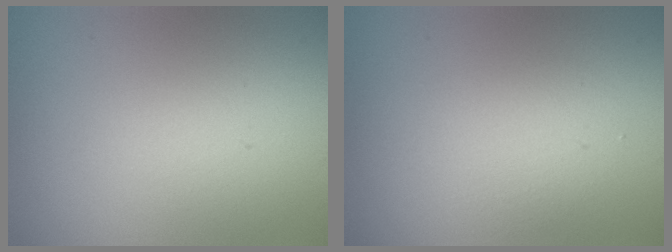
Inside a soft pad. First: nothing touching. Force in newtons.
{"total": 2.2, "press": 2.2, "slide": 0.2}